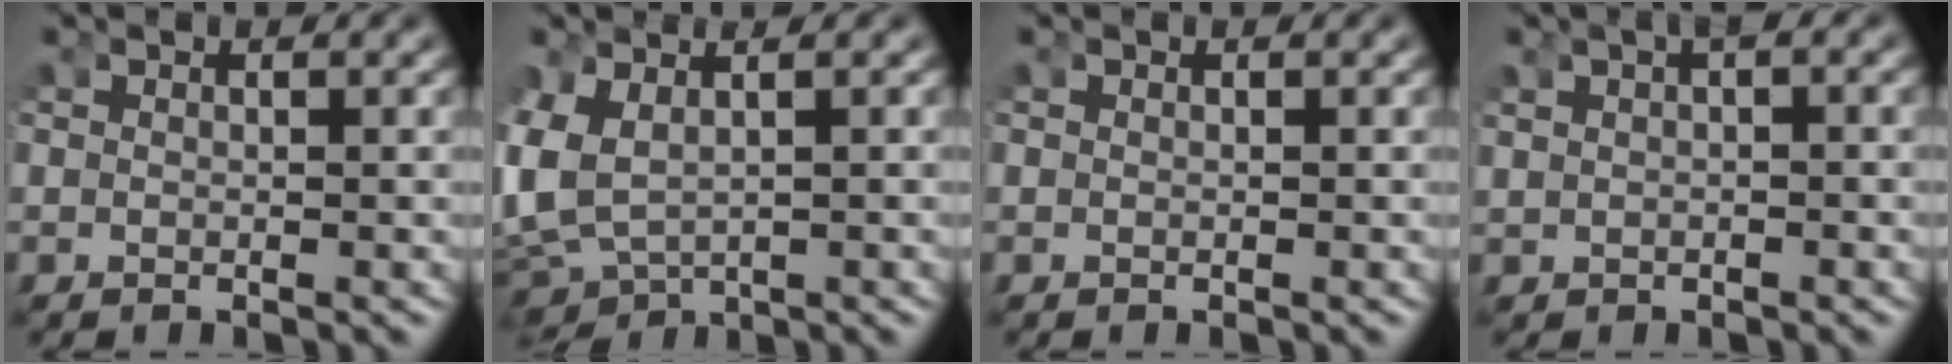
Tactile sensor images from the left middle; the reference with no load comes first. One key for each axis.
{"total": 8.6, "fx": -1.0, "fy": 7.5, "fz": 3.9, "tx": -0.150, "ty": -0.043, "tz": 0.000}
{"total": 0.0}
{"total": 1.8, "fx": 0.5, "fy": 1.0, "fz": 1.4, "tx": -0.020, "ty": 0.011, "tz": 0.007}